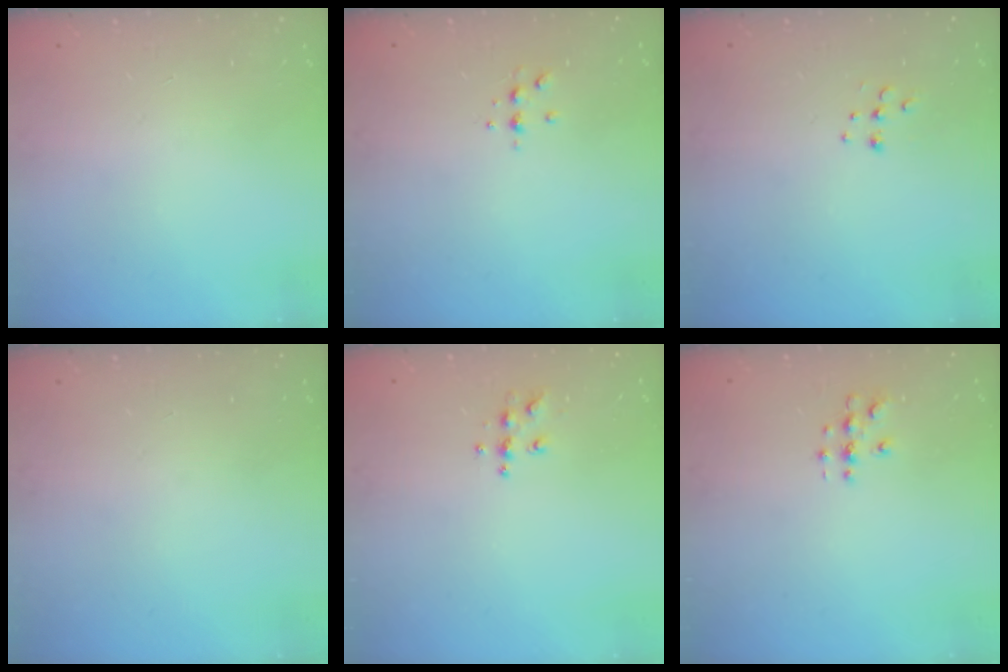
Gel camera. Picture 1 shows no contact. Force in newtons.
{"total": 4.3, "press": 4.2, "slide": 1.1}
{"total": 6.7, "press": 6.7, "slide": 0.4}
{"total": 0.0}
{"total": 6.9, "press": 6.9, "slide": 0.4}
{"total": 2.8, "press": 2.8, "slide": 0.2}